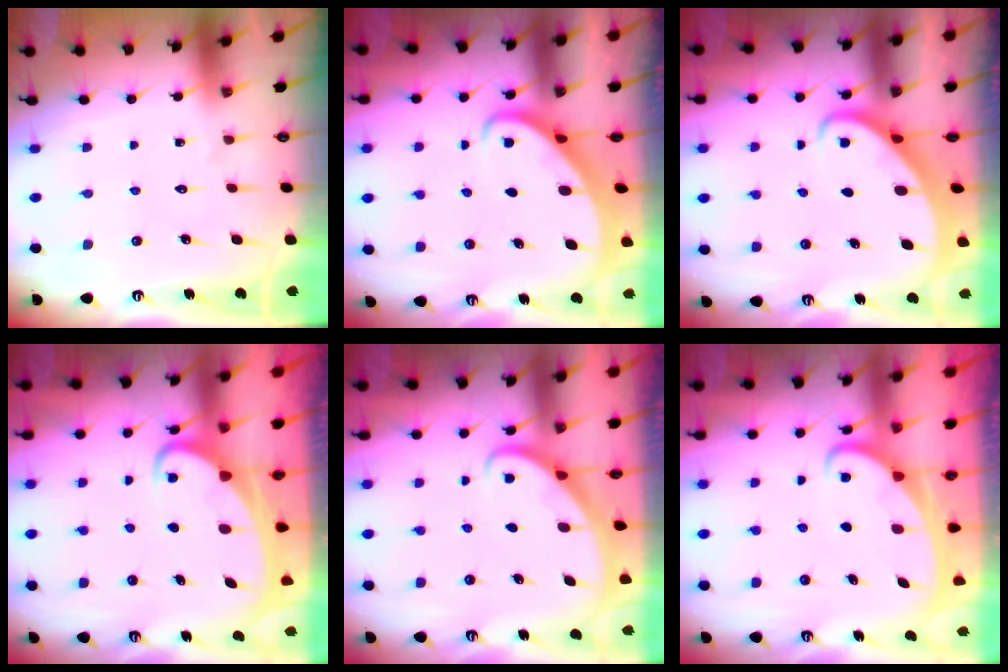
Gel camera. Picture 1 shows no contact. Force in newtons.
{"total": 3.0, "press": 3.0, "slide": 0.3}
{"total": 3.0, "press": 3.0, "slide": 0.3}
{"total": 3.1, "press": 3.1, "slide": 0.3}
{"total": 2.9, "press": 2.9, "slide": 0.2}
{"total": 1.9, "press": 1.9, "slide": 0.3}